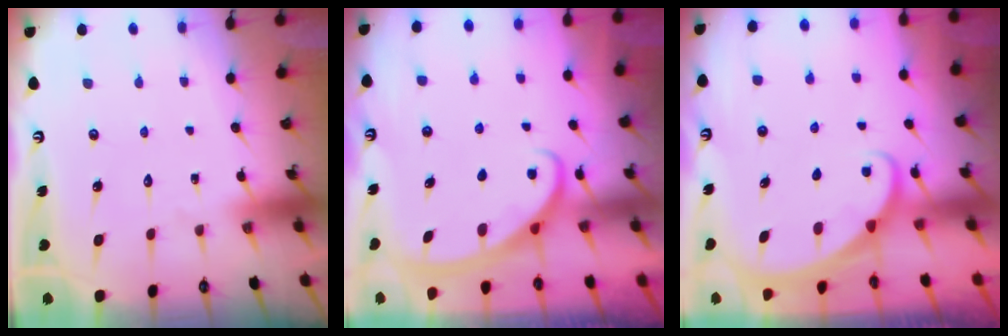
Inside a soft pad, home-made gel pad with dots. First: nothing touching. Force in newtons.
{"total": 2.8, "press": 2.8, "slide": 0.4}
{"total": 1.9, "press": 1.9, "slide": 0.1}